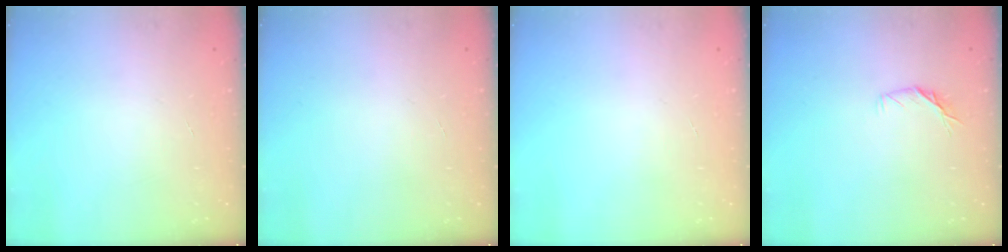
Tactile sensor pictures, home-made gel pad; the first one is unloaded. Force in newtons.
{"total": 0.0}
{"total": 0.0}
{"total": 5.3, "press": 5.2, "slide": 1.1}